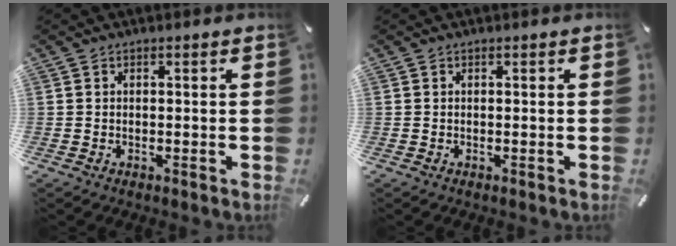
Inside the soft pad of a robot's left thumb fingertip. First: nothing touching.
{"total": 0.0}